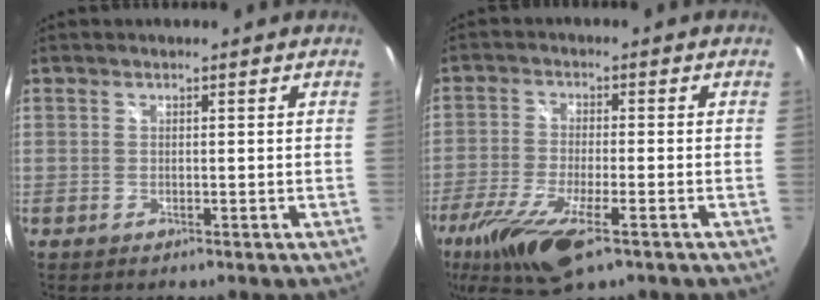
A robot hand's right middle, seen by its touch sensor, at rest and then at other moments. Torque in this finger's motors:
{"motor_torque": [1.37, -0.77, 0.37, 0.21]}